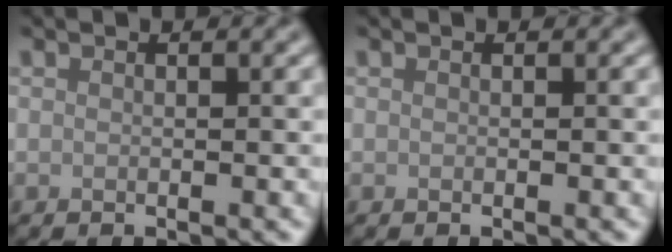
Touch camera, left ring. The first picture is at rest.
{"total": 0.0}